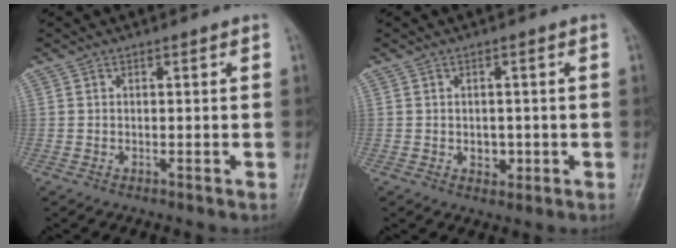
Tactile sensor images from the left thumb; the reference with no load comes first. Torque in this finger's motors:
{"motor_torque": [-0.08, 0.11, 0.24, -0.02, 0.00]}